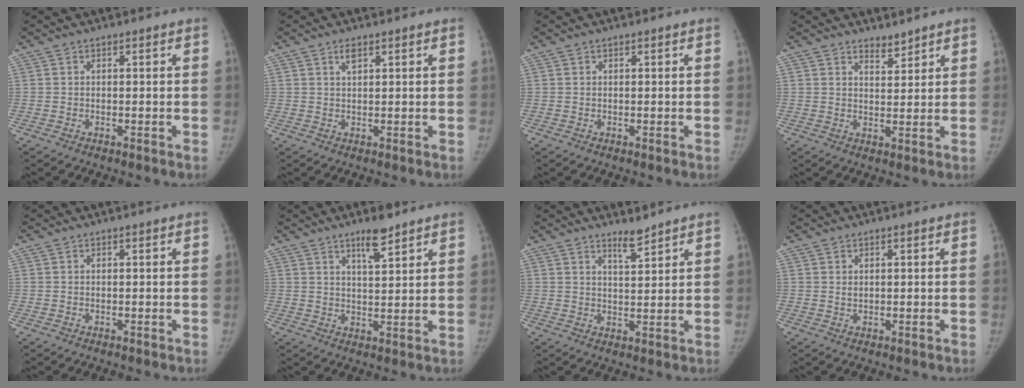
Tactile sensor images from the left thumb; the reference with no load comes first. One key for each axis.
{"total": 1.8, "fx": 1.1, "fy": 0.7, "fz": 1.2, "tx": -0.020, "ty": -0.003, "tz": 0.021}
{"total": 0.0}
{"total": 2.7, "fx": 2.5, "fy": 0.9, "fz": 0.6, "tx": 0.006, "ty": -0.022, "tz": 0.041}
{"total": 0.0}
{"total": 5.5, "fx": 4.0, "fy": 1.2, "fz": 3.6, "tx": -0.050, "ty": -0.029, "tz": 0.066}
{"total": 3.3, "fx": 2.9, "fy": 0.3, "fz": 1.5, "tx": -0.018, "ty": -0.031, "tz": 0.051}
{"total": 0.7, "fx": 0.3, "fy": 0.4, "fz": 0.5, "tx": -0.003, "ty": -0.003, "tz": 0.008}